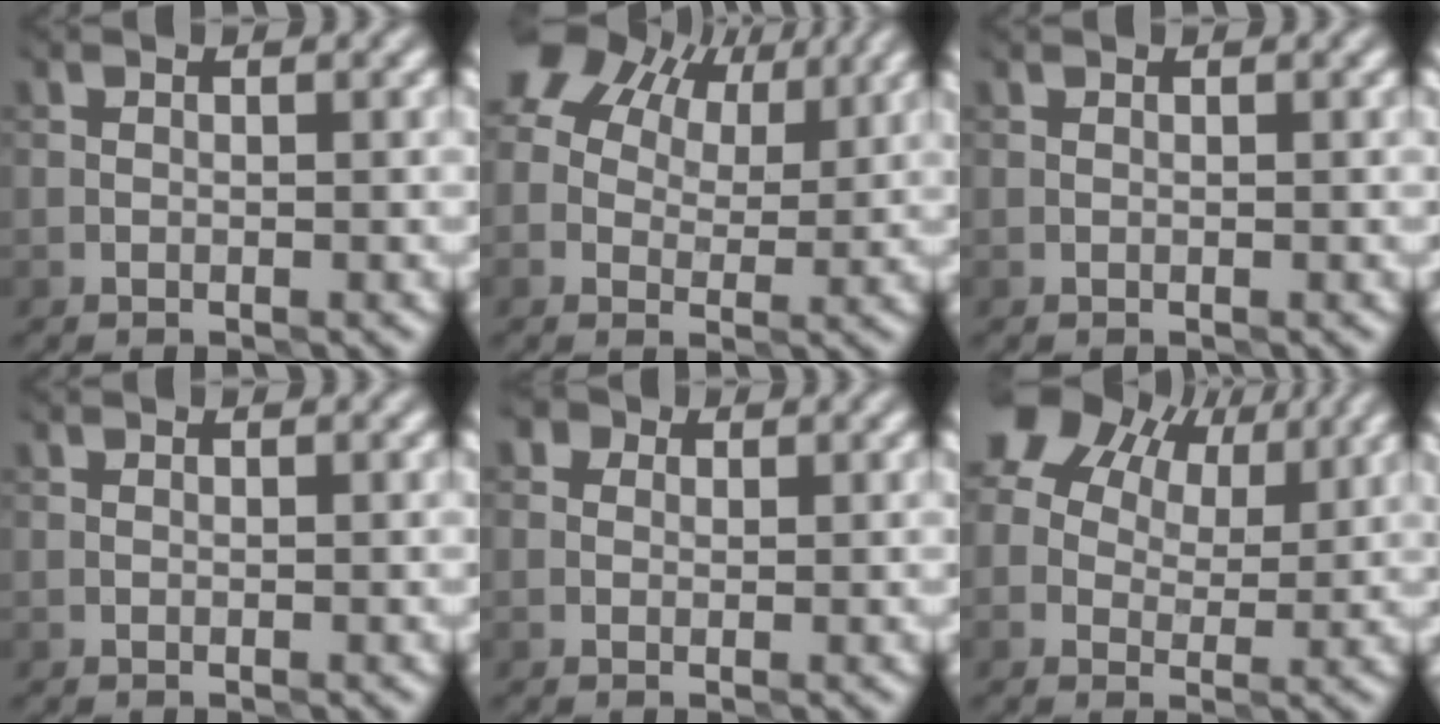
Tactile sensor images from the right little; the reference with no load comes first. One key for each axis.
{"total": 10.1, "fx": 5.4, "fy": 5.9, "fz": 6.1, "tx": -0.113, "ty": 0.029, "tz": 0.085}
{"total": 0.0}
{"total": 0.0}
{"total": 2.7, "fx": 1.4, "fy": 2.0, "fz": 1.0, "tx": -0.007, "ty": 0.009, "tz": 0.005}
{"total": 9.9, "fx": 5.1, "fy": 6.1, "fz": 6.0, "tx": -0.104, "ty": 0.023, "tz": 0.083}